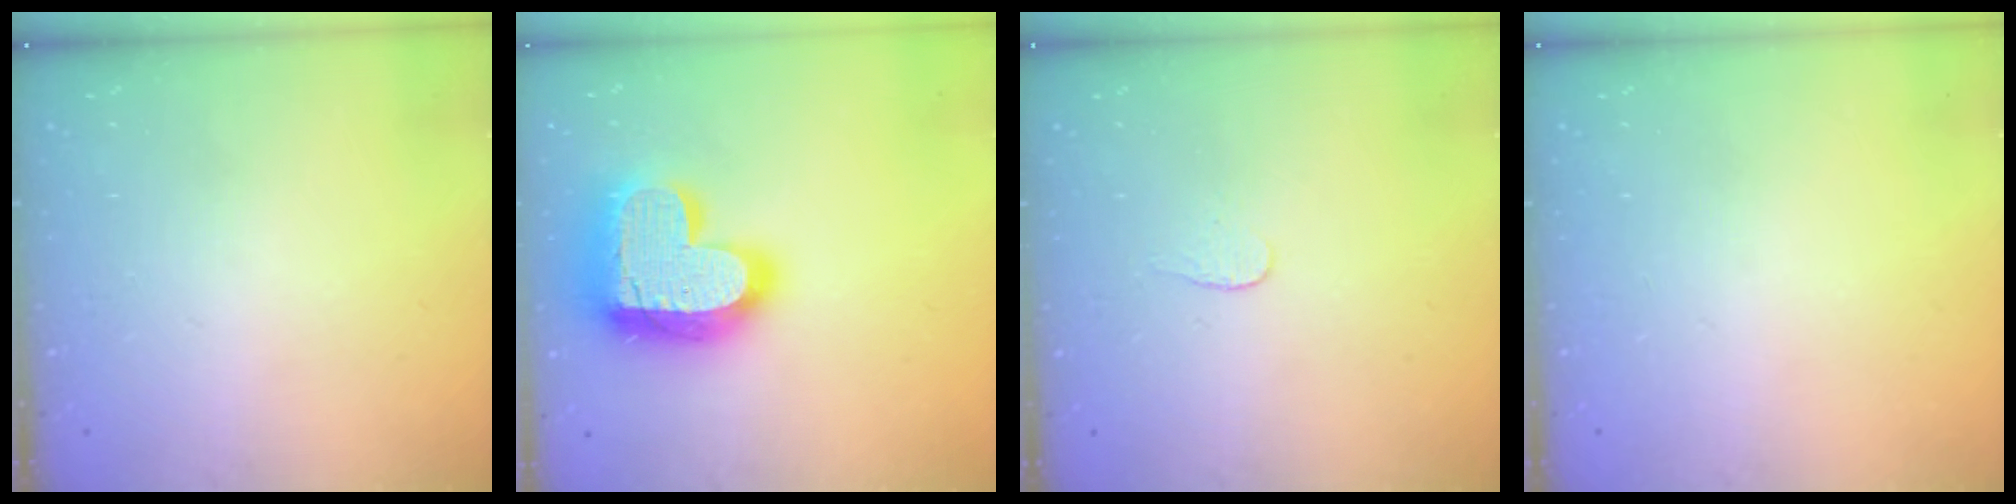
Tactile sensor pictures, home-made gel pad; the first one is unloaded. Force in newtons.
{"total": 23.4, "press": 23.3, "slide": 1.7}
{"total": 2.7, "press": 2.7, "slide": 0.3}
{"total": 0.0}